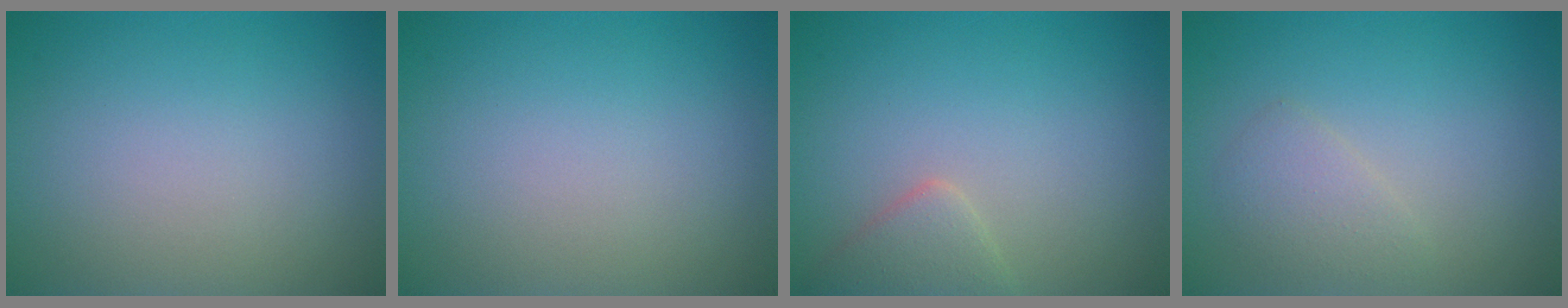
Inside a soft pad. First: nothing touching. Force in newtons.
{"total": 0.0}
{"total": 2.2, "press": 2.2, "slide": 0.2}
{"total": 1.7, "press": 1.7, "slide": 0.1}